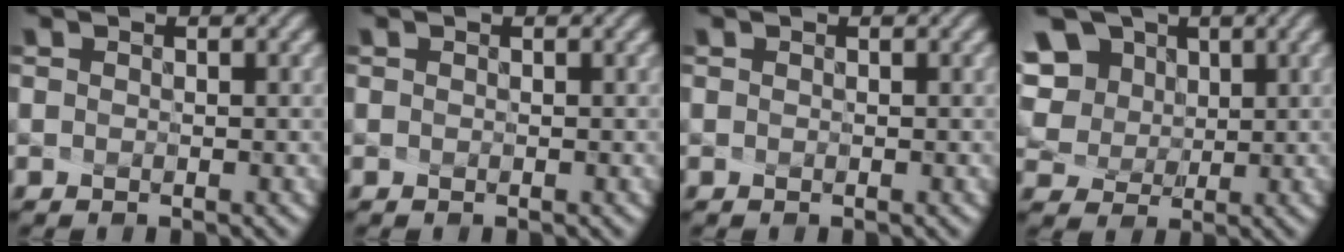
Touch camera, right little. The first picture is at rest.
{"total": 0.0}
{"total": 0.0}
{"total": 7.7, "force": [3.6, 5.8, 3.6], "torque": [-0.093, 0.013, 0.077]}